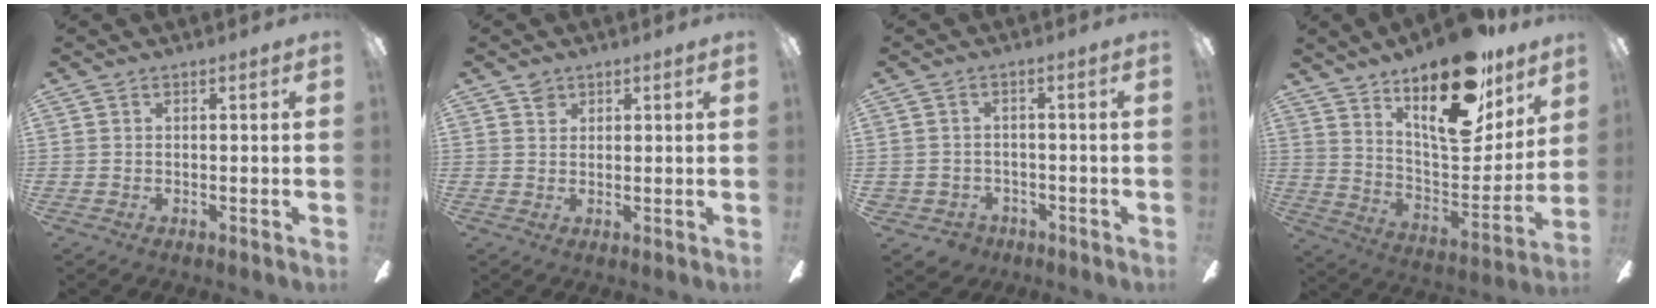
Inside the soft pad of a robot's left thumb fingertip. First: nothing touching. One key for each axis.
{"total": 2.1, "fx": 1.4, "fy": 1.4, "fz": 0.5, "tx": -0.003, "ty": -0.002, "tz": 0.026}
{"total": 2.8, "fx": -0.9, "fy": 2.6, "fz": 0.1, "tx": -0.015, "ty": 0.002, "tz": -0.020}
{"total": 22.8, "fx": 15.6, "fy": 9.2, "fz": 13.9, "tx": -0.198, "ty": -0.101, "tz": 0.265}